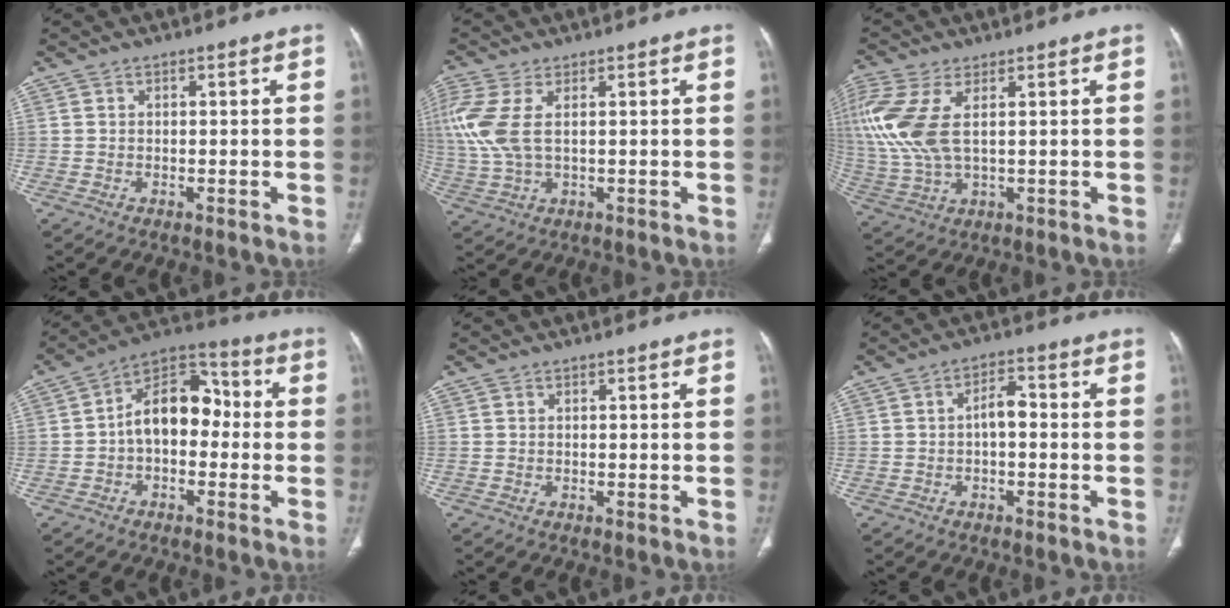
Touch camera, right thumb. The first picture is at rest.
{"total": 10.0, "force": [2.2, 4.9, 8.4], "torque": [-0.232, 0.005, 0.054]}
{"total": 13.0, "force": [3.2, 6.0, 11.1], "torque": [-0.290, -0.002, 0.075]}
{"total": 12.3, "force": [-0.7, 8.1, 9.3], "torque": [-0.118, 0.043, -0.027]}
{"total": 0.0}
{"total": 3.8, "force": [-0.4, 1.9, 3.2], "torque": [-0.046, 0.017, -0.013]}